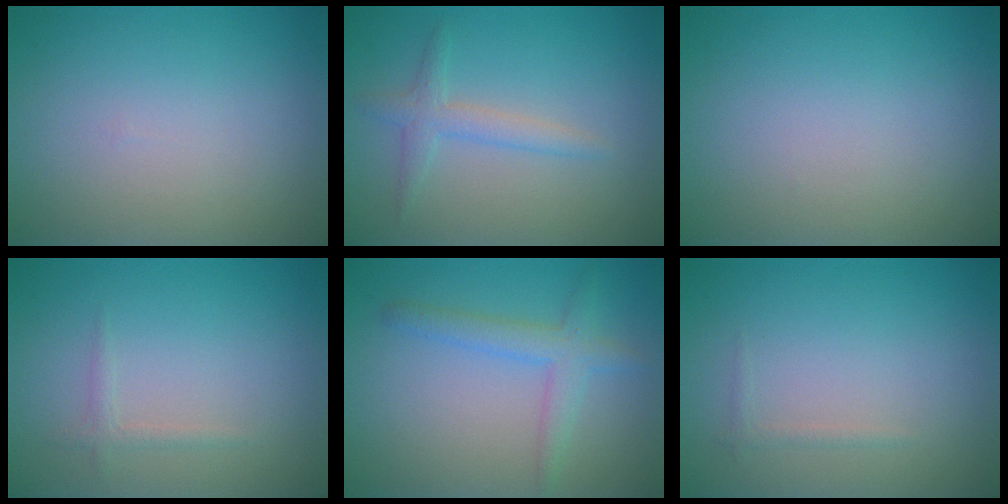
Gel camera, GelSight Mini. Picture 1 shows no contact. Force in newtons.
{"total": 2.0, "press": 2.0, "slide": 0.1}
{"total": 0.0}
{"total": 0.9, "press": 0.9, "slide": 0.0}
{"total": 2.9, "press": 2.9, "slide": 0.1}
{"total": 0.6, "press": 0.6, "slide": 0.0}